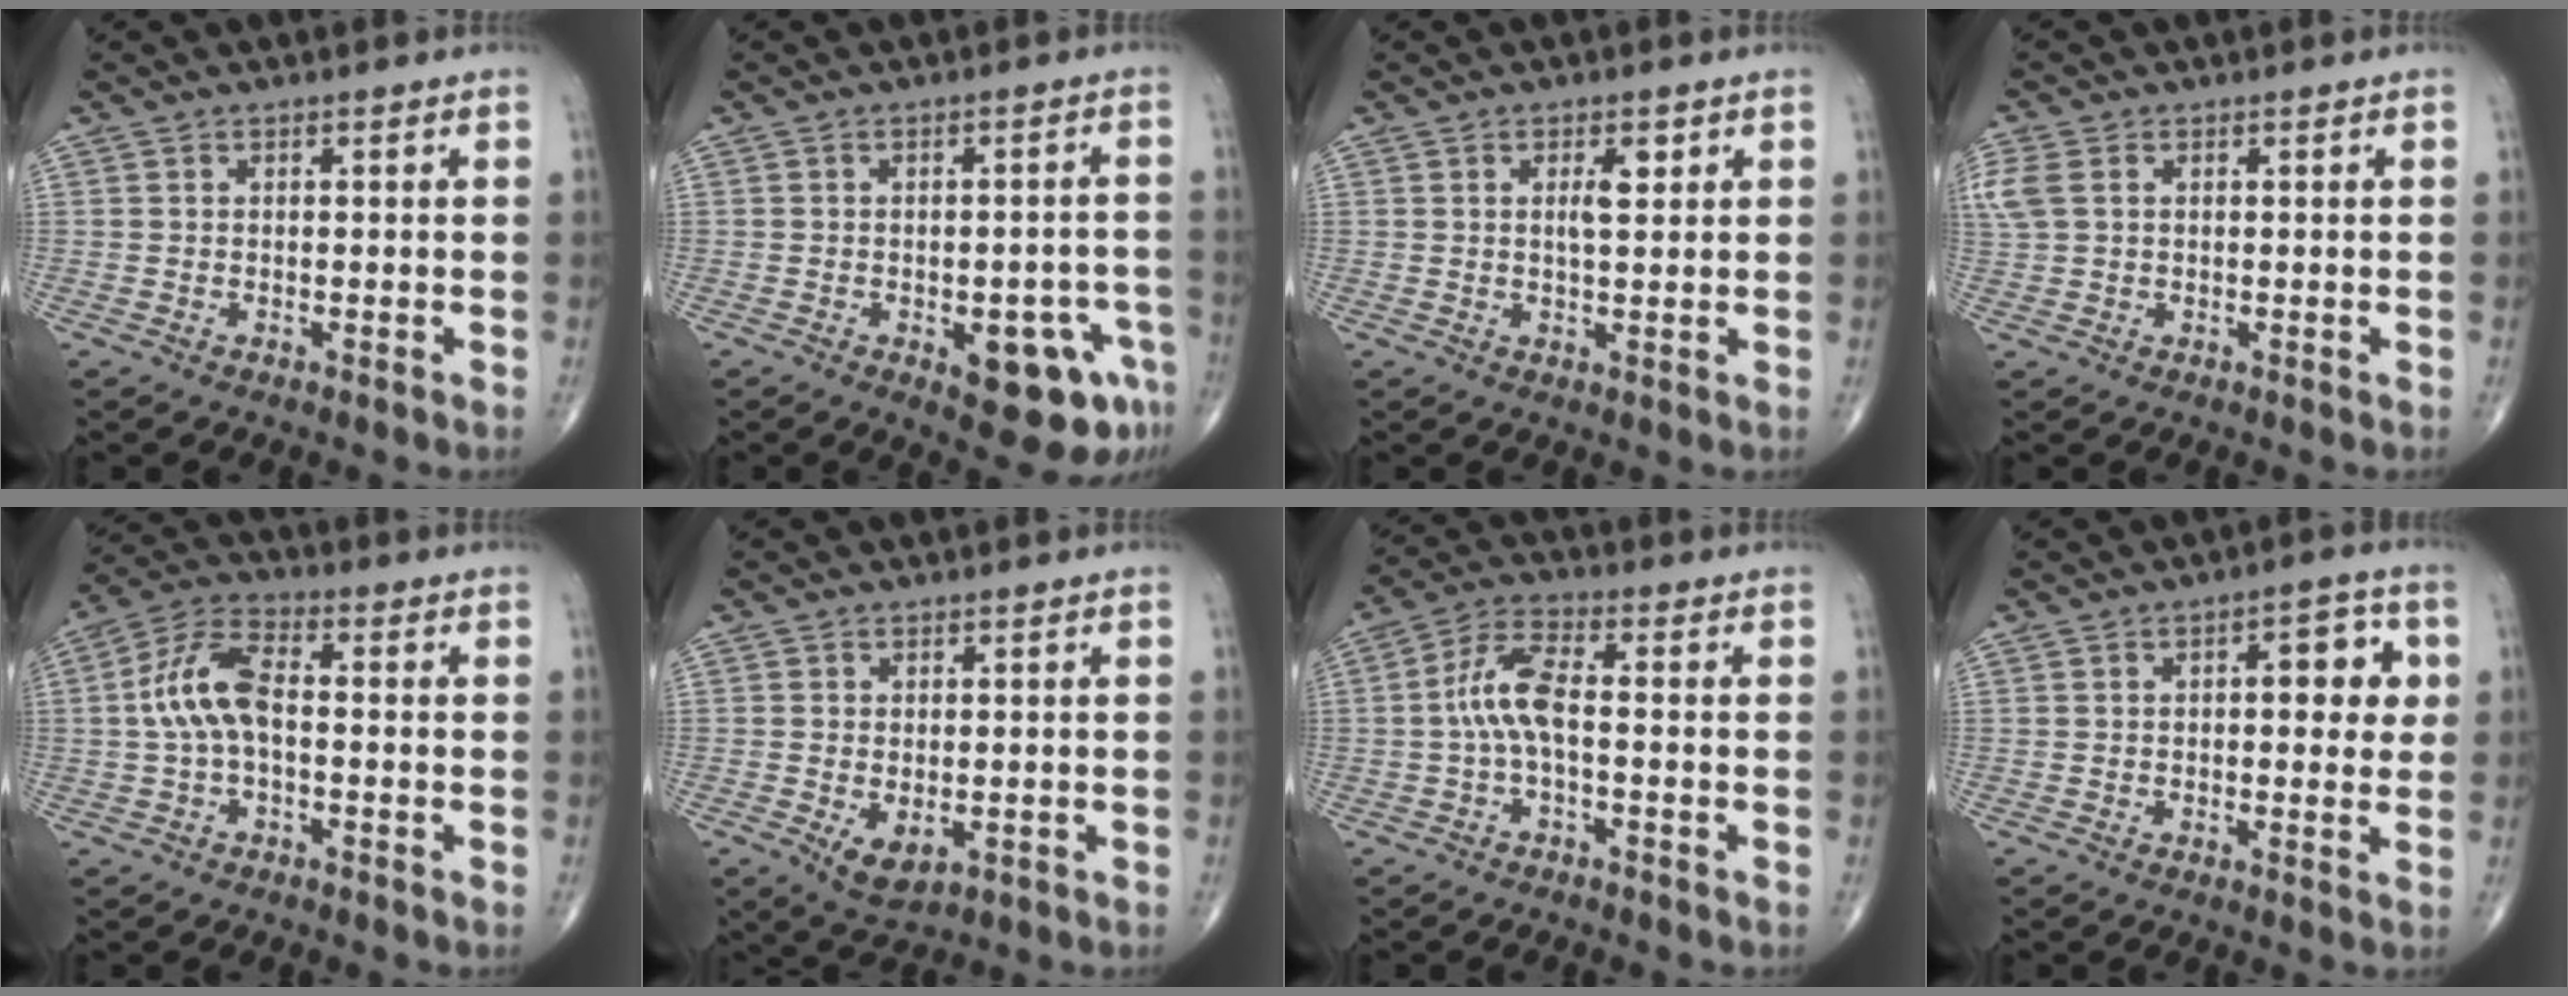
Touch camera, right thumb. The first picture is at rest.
{"total": 10.9, "force": [-4.8, 4.5, 8.7], "torque": [-0.080, 0.023, -0.049]}
{"total": 3.6, "force": [1.4, 1.3, 3.1], "torque": [-0.044, -0.007, 0.021]}
{"total": 5.1, "force": [1.2, 3.5, 3.5], "torque": [-0.109, 0.015, 0.029]}
{"total": 9.6, "force": [-0.3, 4.8, 8.3], "torque": [-0.176, 0.031, -0.012]}
{"total": 4.8, "force": [-1.1, 2.8, 3.7], "torque": [-0.056, -0.008, -0.005]}
{"total": 7.3, "force": [-0.7, 2.7, 6.8], "torque": [-0.149, 0.028, -0.021]}
{"total": 7.4, "force": [1.4, 3.3, 6.4], "torque": [-0.056, 0.003, 0.012]}